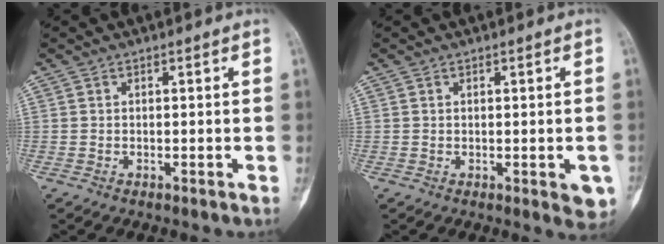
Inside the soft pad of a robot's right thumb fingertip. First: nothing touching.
{"total": 4.3, "force": [-1.3, 1.8, 3.7], "torque": [-0.020, 0.000, -0.013]}